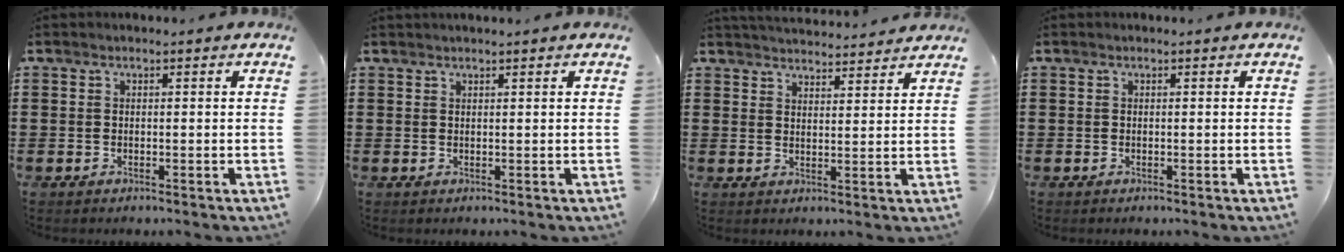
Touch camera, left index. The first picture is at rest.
{"total": 0.7, "force": [0.6, -0.1, 0.3], "torque": [-0.006, -0.002, 0.012]}
{"total": 3.6, "force": [3.6, 0.0, 0.2], "torque": [-0.015, -0.016, 0.064]}
{"total": 0.0}